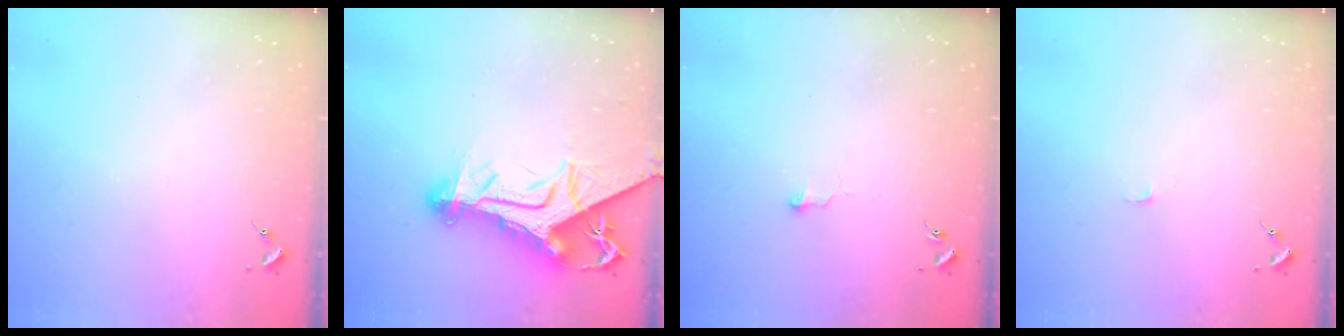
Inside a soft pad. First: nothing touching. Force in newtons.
{"total": 17.4, "press": 17.3, "slide": 1.8}
{"total": 3.3, "press": 3.3, "slide": 0.2}
{"total": 2.7, "press": 2.7, "slide": 0.3}